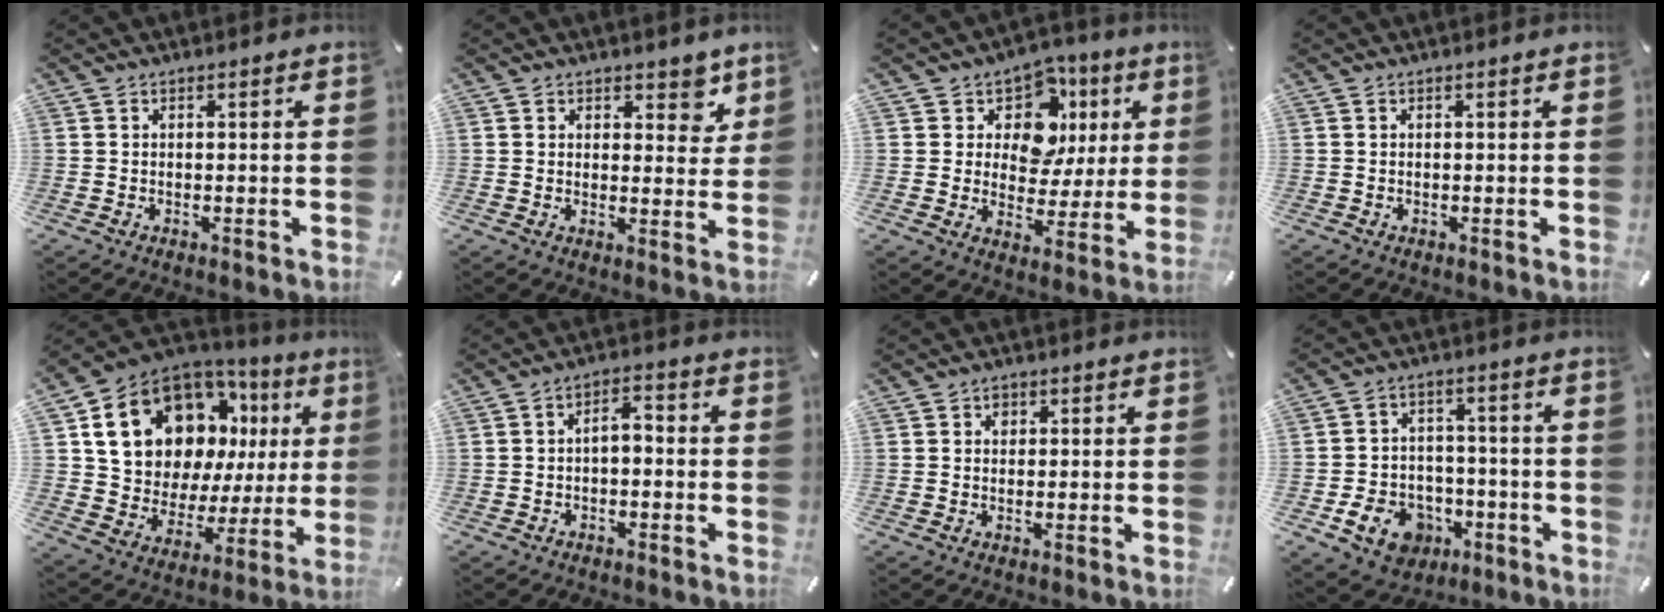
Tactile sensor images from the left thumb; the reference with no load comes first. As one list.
[{"total": 5.2, "force": [3.6, 3.3, 1.8], "torque": [0.001, -0.022, 0.056]}, {"total": 11.0, "force": [4.5, 8.8, 4.8], "torque": [-0.076, -0.033, 0.082]}, {"total": 0.0}, {"total": 19.1, "force": [10.4, 12.7, 9.7], "torque": [-0.168, -0.066, 0.203]}, {"total": 3.8, "force": [-1.6, 2.1, 2.8], "torque": [-0.050, 0.019, -0.032]}, {"total": 1.4, "force": [0.3, 1.3, 0.4], "torque": [-0.003, 0.003, 0.002]}, {"total": 10.9, "force": [-4.5, 8.6, 5.0], "torque": [-0.085, 0.036, -0.073]}]